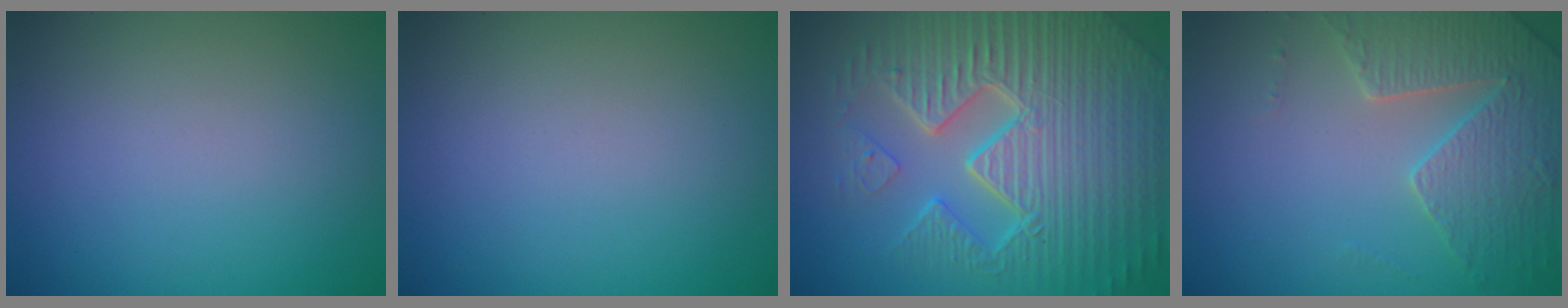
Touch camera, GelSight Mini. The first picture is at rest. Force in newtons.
{"total": 0.0}
{"total": 11.1, "press": 7.0, "slide": 8.6}
{"total": 4.3, "press": 4.1, "slide": 1.1}